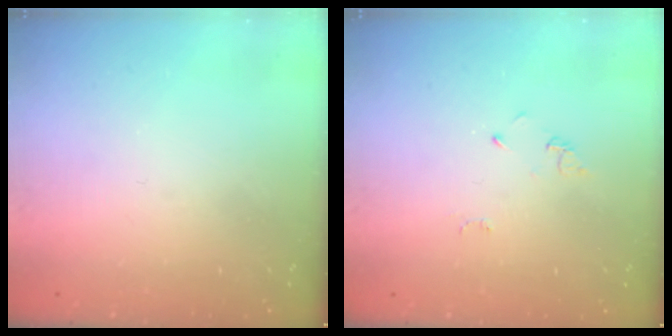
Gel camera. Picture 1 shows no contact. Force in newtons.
{"total": 2.6, "press": 2.6, "slide": 0.4}